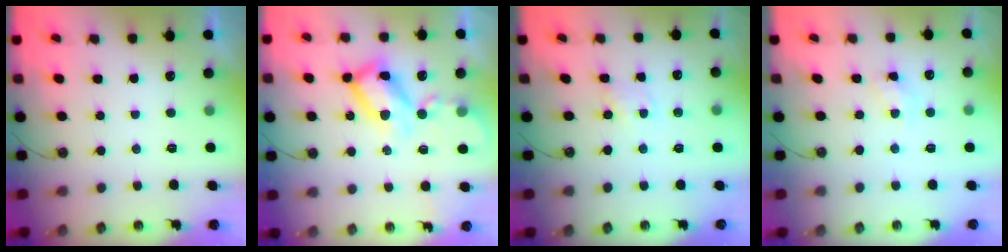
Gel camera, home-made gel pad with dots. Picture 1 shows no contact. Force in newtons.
{"total": 16.4, "press": 16.2, "slide": 2.1}
{"total": 2.7, "press": 2.7, "slide": 0.2}
{"total": 4.9, "press": 4.9, "slide": 0.5}